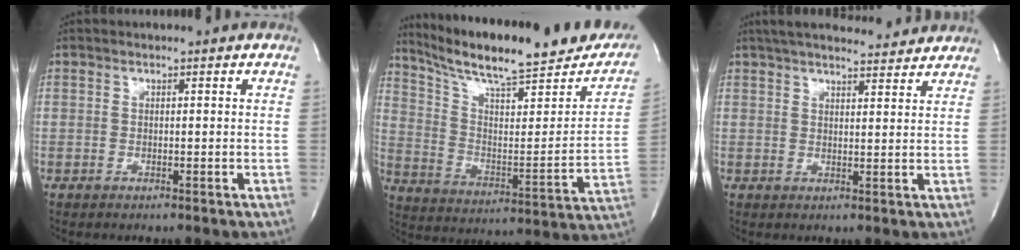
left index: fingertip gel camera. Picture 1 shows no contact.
{"total": 25.9, "force": [21.6, 4.2, 13.8], "torque": [-0.219, -0.027, 0.306]}
{"total": 14.8, "force": [13.4, 2.4, 5.8], "torque": [-0.089, 0.030, 0.184]}